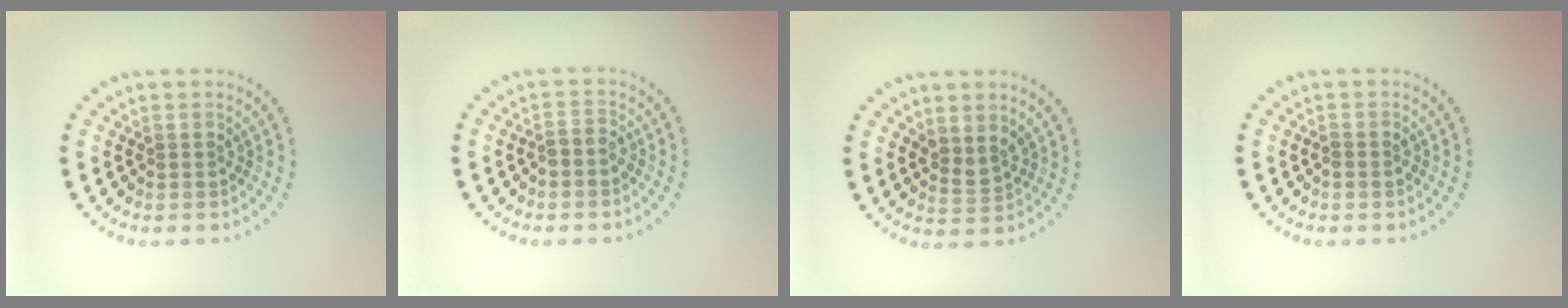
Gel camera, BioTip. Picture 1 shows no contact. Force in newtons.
{"total": 1.1, "press": 0.8, "slide": 0.8}
{"total": 1.7, "press": 1.3, "slide": 1.0}
{"total": 0.8, "press": 0.7, "slide": 0.2}